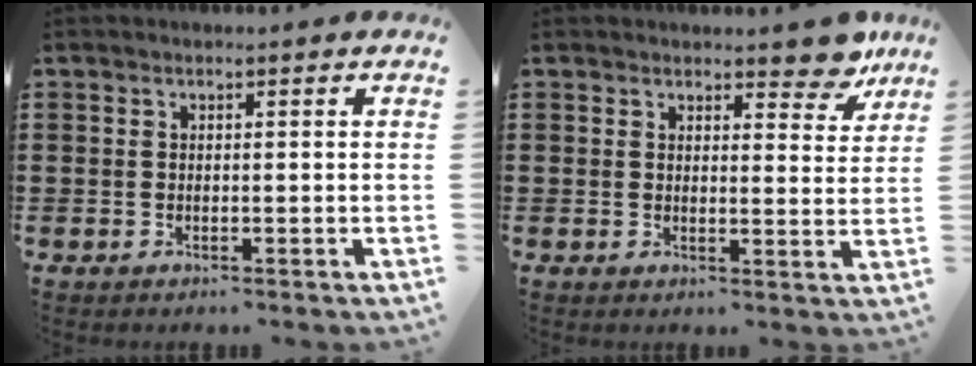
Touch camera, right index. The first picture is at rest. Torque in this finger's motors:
{"motor_torque": [0.01, 0.01, 0.06, 0.03]}